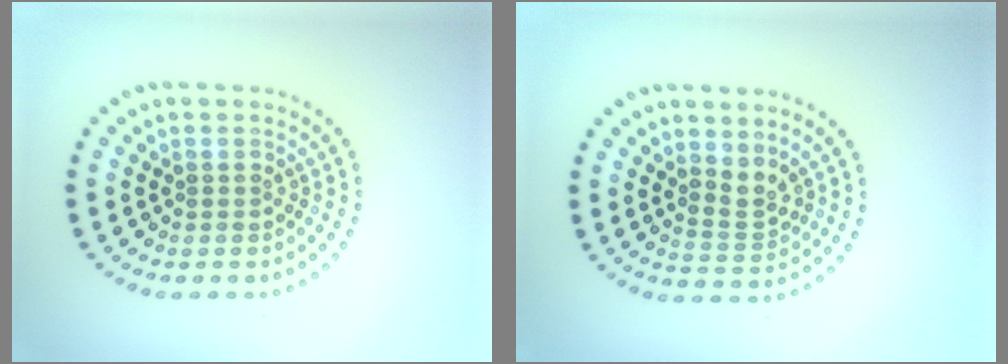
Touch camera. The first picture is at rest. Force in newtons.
{"total": 2.2, "press": 1.5, "slide": 1.6}